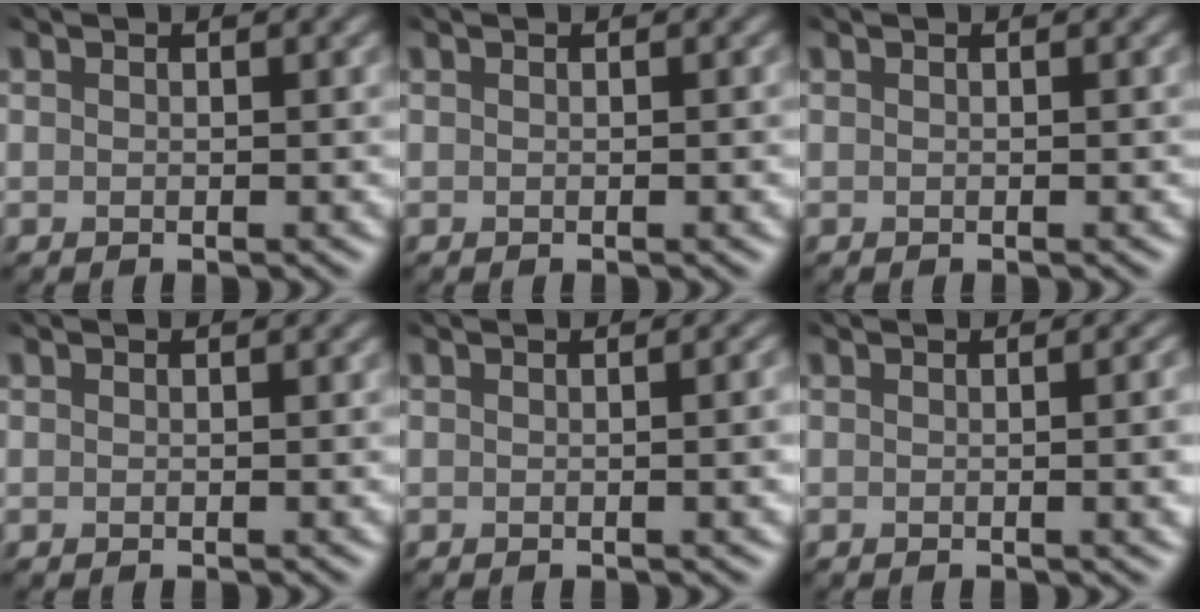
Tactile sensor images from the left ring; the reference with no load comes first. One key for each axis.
{"total": 0.8, "fx": 0.0, "fy": 0.3, "fz": 0.7, "tx": -0.008, "ty": 0.001, "tz": -0.001}
{"total": 0.0}
{"total": 0.0}
{"total": 5.1, "fx": 0.9, "fy": 2.4, "fz": 4.4, "tx": -0.018, "ty": 0.028, "tz": -0.011}
{"total": 6.4, "fx": 1.0, "fy": 3.0, "fz": 5.5, "tx": -0.018, "ty": 0.033, "tz": -0.006}